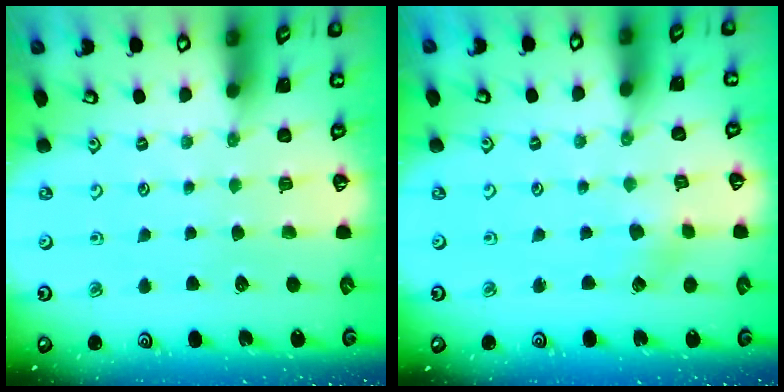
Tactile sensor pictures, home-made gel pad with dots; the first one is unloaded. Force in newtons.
{"total": 2.3, "press": 2.3, "slide": 0.4}